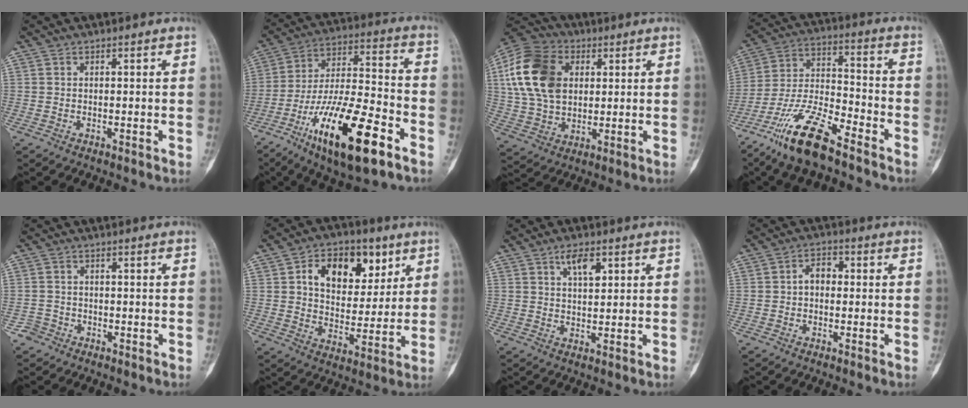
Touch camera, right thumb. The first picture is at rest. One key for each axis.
{"total": 21.8, "fx": -11.2, "fy": 6.4, "fz": 17.5, "tx": -0.333, "ty": 0.053, "tz": -0.193}
{"total": 18.3, "fx": 4.1, "fy": 13.0, "fz": 12.2, "tx": -0.231, "ty": 0.006, "tz": 0.074}
{"total": 15.0, "fx": -10.7, "fy": 4.1, "fz": 9.8, "tx": -0.193, "ty": 0.063, "tz": -0.202}
{"total": 2.1, "fx": -1.4, "fy": 1.6, "fz": -0.3, "tx": 0.011, "ty": 0.010, "tz": -0.030}
{"total": 15.0, "fx": 6.0, "fy": 9.8, "fz": 9.5, "tx": -0.100, "ty": -0.012, "tz": 0.100}
{"total": 4.5, "fx": 2.3, "fy": 2.1, "fz": 3.3, "tx": -0.049, "ty": -0.009, "tz": 0.039}
{"total": 3.7, "fx": -0.2, "fy": 2.7, "fz": 2.6, "tx": -0.028, "ty": 0.018, "tz": -0.012}